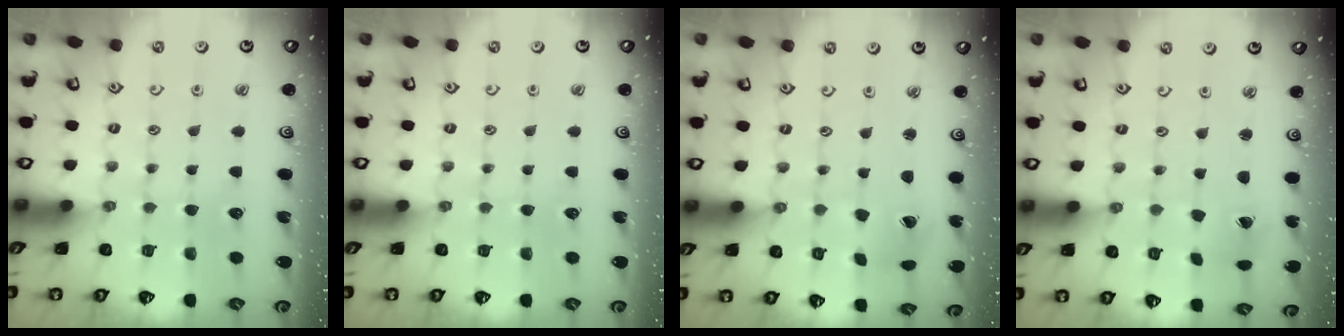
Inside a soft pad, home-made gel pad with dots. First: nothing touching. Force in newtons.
{"total": 0.0}
{"total": 1.8, "press": 1.7, "slide": 0.2}
{"total": 1.6, "press": 1.5, "slide": 0.3}